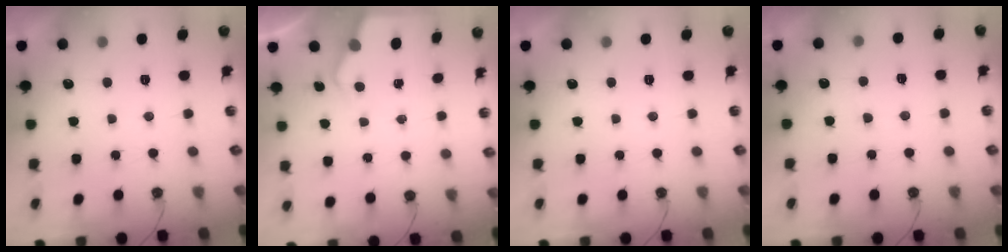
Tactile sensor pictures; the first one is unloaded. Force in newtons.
{"total": 2.6, "press": 2.5, "slide": 0.4}
{"total": 0.0}
{"total": 5.1, "press": 5.0, "slide": 0.6}